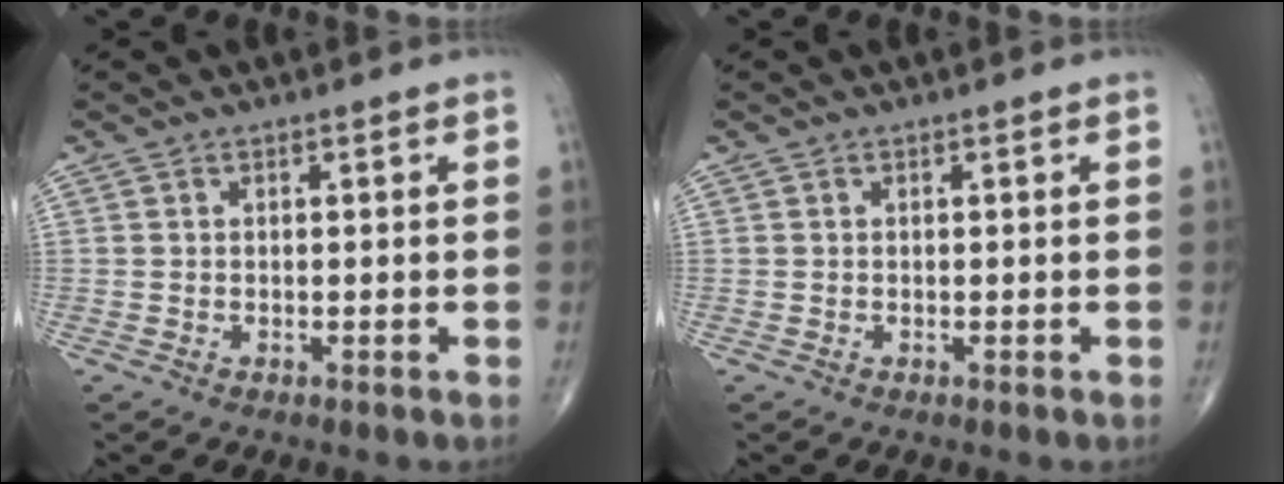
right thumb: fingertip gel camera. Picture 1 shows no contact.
{"total": 0.0}